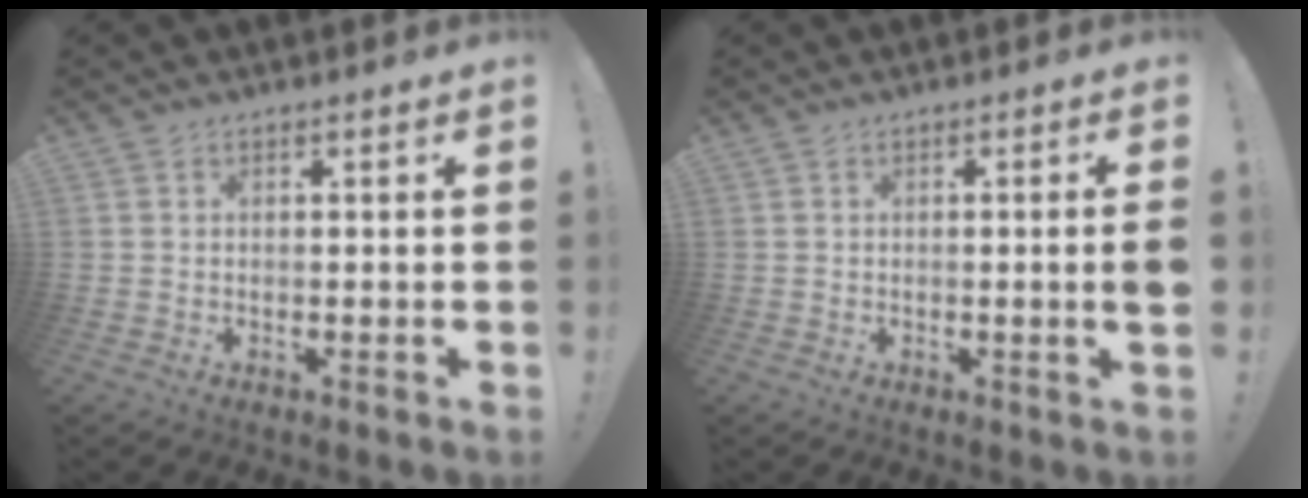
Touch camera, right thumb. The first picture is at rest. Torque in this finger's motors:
{"motor_torque": [0.10, -0.10, 0.59, -0.16, 0.00]}